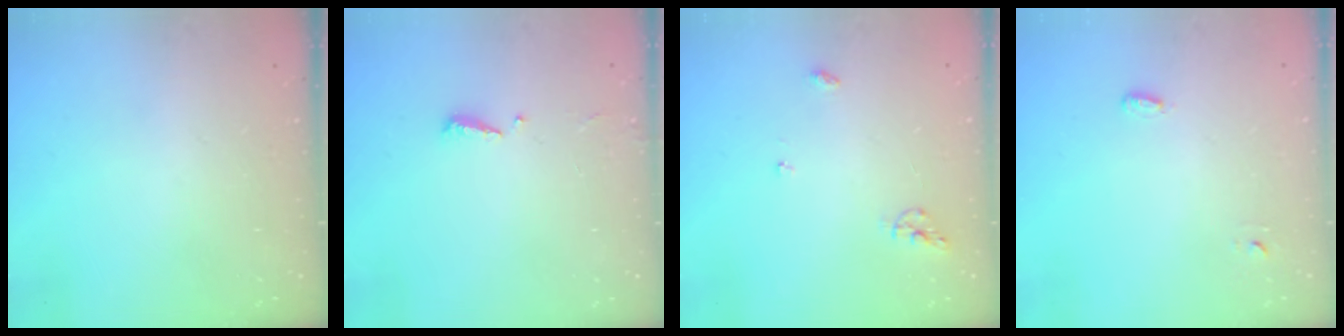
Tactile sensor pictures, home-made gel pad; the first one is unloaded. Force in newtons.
{"total": 4.9, "press": 4.8, "slide": 0.4}
{"total": 6.2, "press": 6.2, "slide": 0.1}
{"total": 2.8, "press": 2.7, "slide": 0.6}